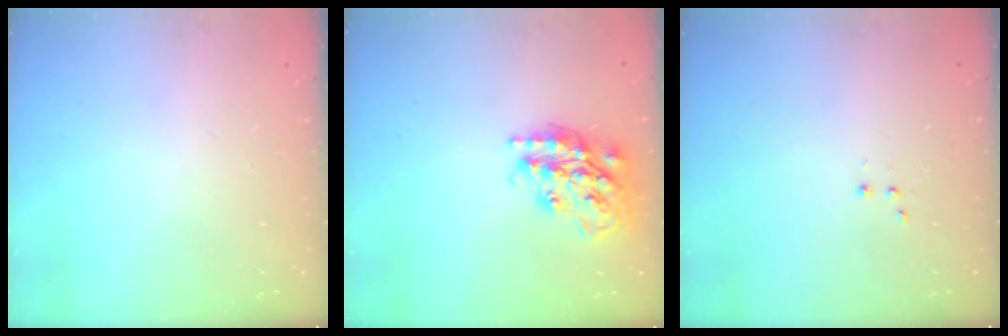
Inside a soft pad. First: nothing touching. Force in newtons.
{"total": 20.4, "press": 20.3, "slide": 1.7}
{"total": 3.0, "press": 2.9, "slide": 0.7}